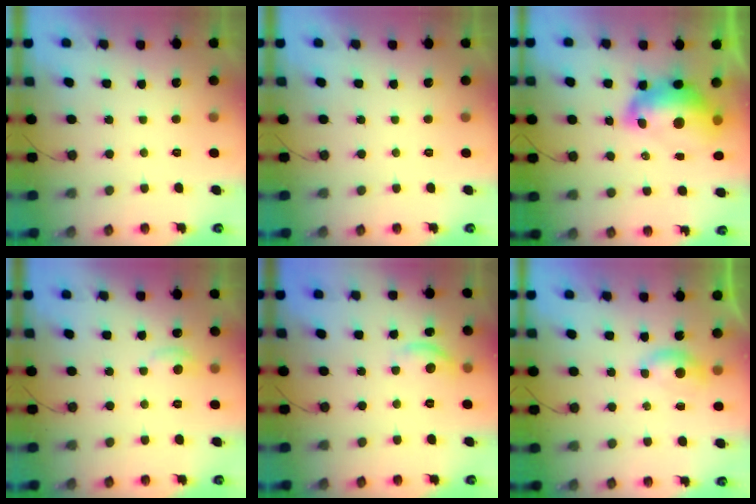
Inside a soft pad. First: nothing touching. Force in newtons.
{"total": 0.0}
{"total": 14.9, "press": 14.8, "slide": 1.5}
{"total": 7.0, "press": 7.0, "slide": 0.5}
{"total": 7.7, "press": 7.7, "slide": 0.5}
{"total": 3.6, "press": 3.6, "slide": 0.5}